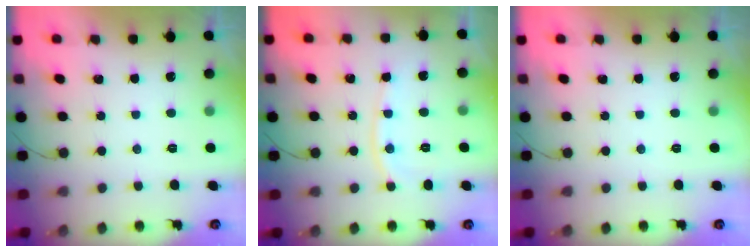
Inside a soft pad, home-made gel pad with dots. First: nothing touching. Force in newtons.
{"total": 6.7, "press": 6.7, "slide": 0.1}
{"total": 0.0}